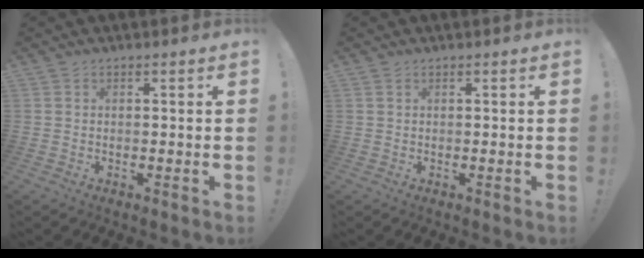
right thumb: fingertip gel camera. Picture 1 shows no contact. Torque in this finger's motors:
{"motor_torque": [0.08, -0.04, -0.25, 0.02, 0.02]}